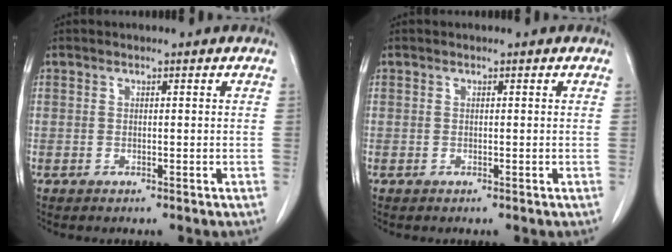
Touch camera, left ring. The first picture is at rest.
{"total": 0.0}